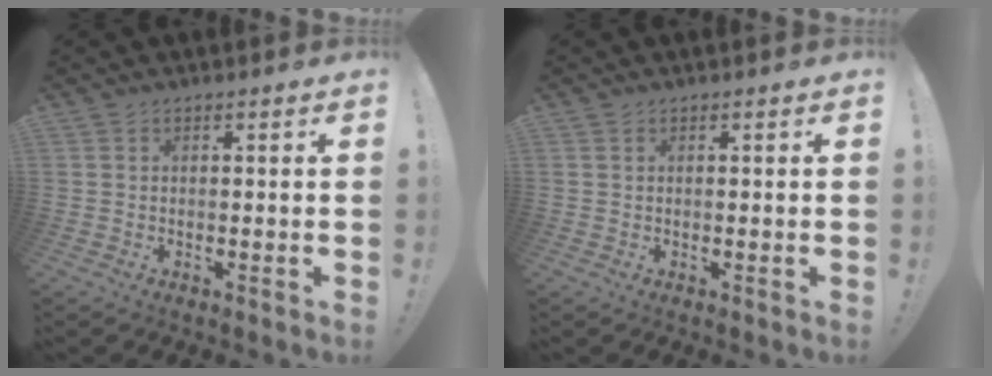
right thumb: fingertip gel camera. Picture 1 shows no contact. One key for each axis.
{"total": 0.0}